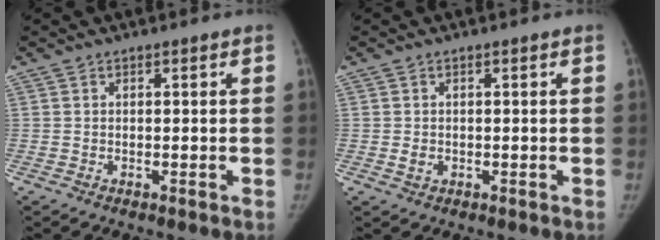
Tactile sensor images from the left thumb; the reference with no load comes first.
{"total": 1.6, "force": [-0.3, 1.3, 0.9], "torque": [-0.015, 0.000, -0.002]}